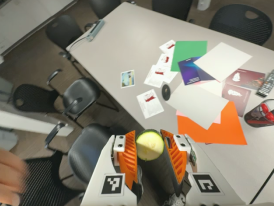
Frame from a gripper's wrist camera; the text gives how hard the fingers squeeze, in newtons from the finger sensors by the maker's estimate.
{"total": 11.2, "left": 11.2, "right": 11.2}